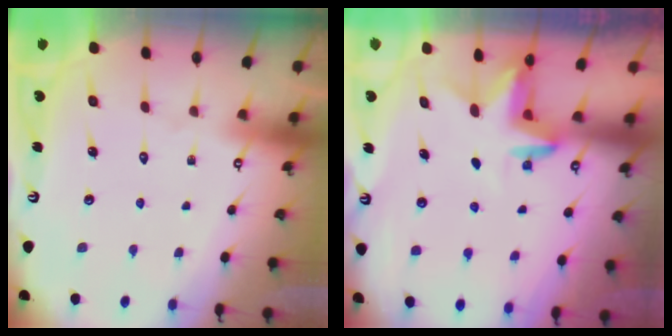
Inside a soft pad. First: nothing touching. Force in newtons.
{"total": 3.2, "press": 3.2, "slide": 0.3}